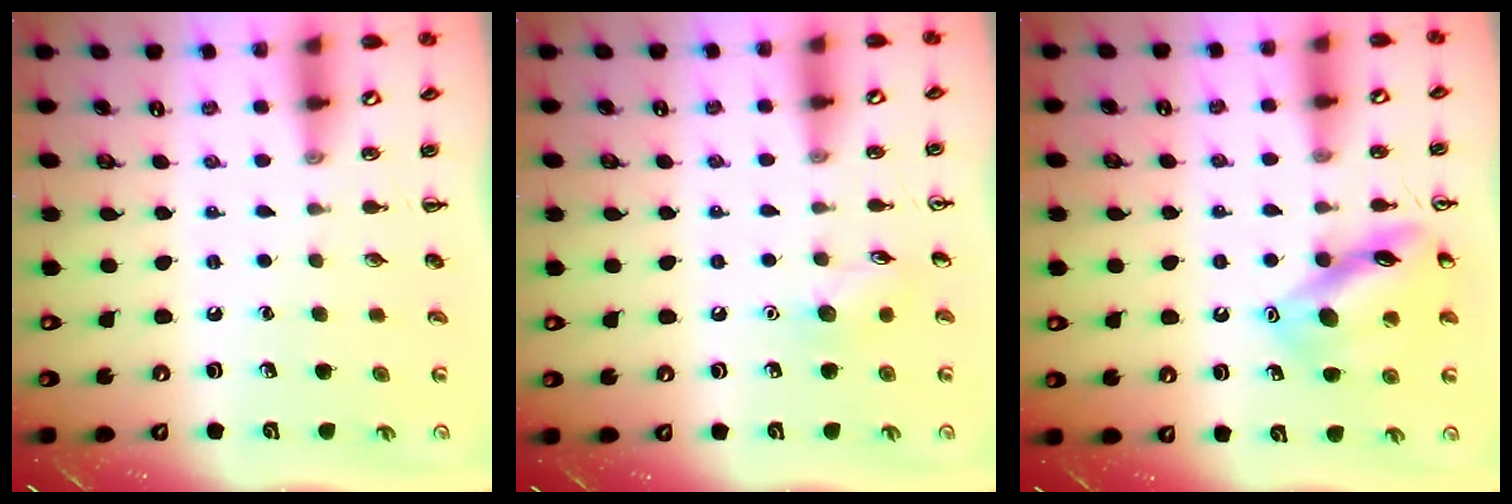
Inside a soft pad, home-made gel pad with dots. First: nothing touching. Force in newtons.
{"total": 6.1, "press": 5.9, "slide": 1.4}
{"total": 13.8, "press": 13.7, "slide": 1.3}